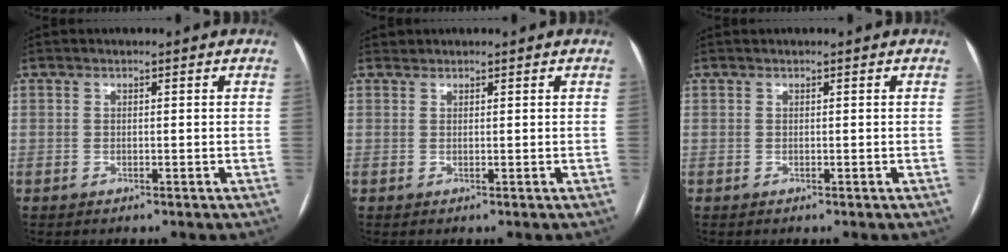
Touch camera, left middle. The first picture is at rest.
{"total": 0.6, "force": [0.5, 0.2, -0.2], "torque": [-0.001, 0.005, 0.009]}
{"total": 0.0}